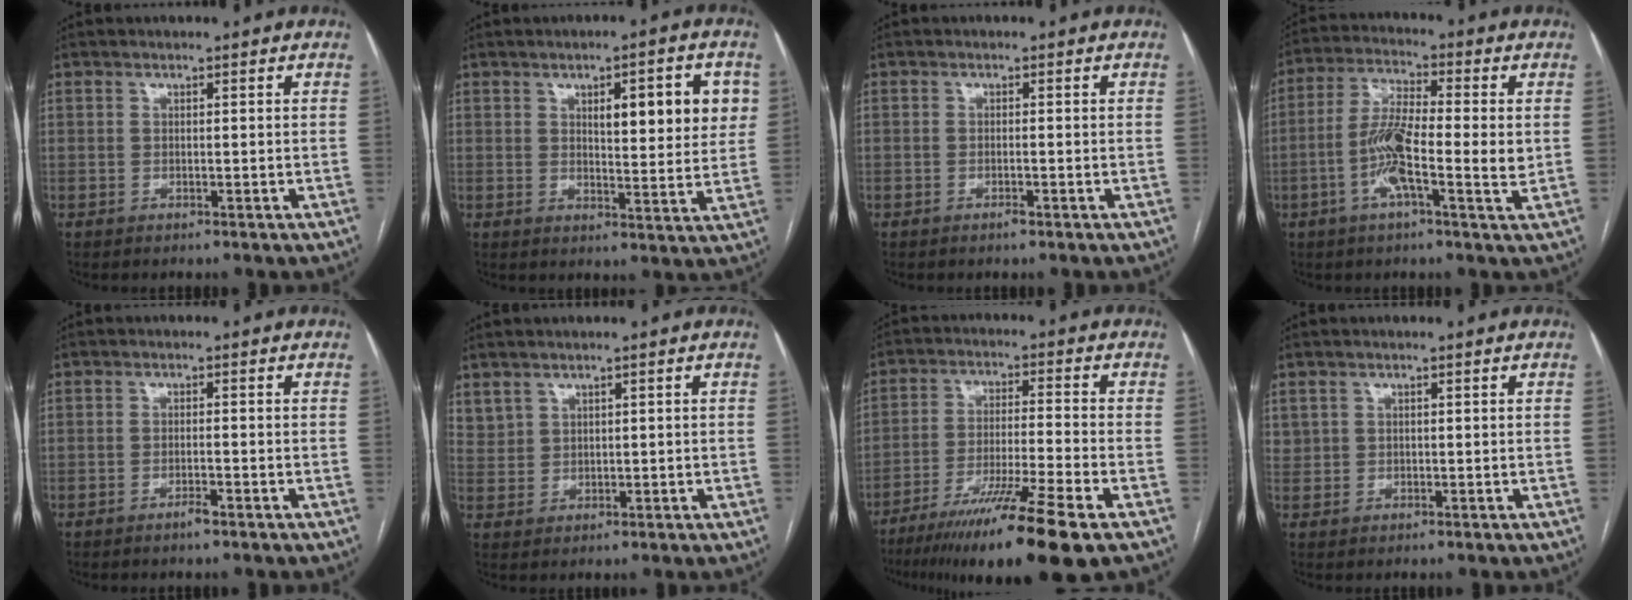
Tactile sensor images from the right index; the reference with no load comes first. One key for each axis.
{"total": 9.7, "fx": 3.1, "fy": 2.5, "fz": 8.8, "tx": -0.116, "ty": 0.008, "tz": 0.043}
{"total": 1.1, "fx": -0.7, "fy": 0.1, "fz": 0.8, "tx": -0.018, "ty": -0.002, "tz": -0.010}
{"total": 10.3, "fx": -1.5, "fy": 1.7, "fz": 10.1, "tx": -0.193, "ty": 0.004, "tz": -0.038}
{"total": 1.7, "fx": -1.2, "fy": 0.1, "fz": 1.2, "tx": -0.022, "ty": -0.001, "tz": -0.019}
{"total": 3.0, "fx": 2.2, "fy": 1.9, "fz": 0.4, "tx": -0.008, "ty": 0.007, "tz": 0.054}
{"total": 15.8, "fx": -10.5, "fy": -1.1, "fz": 11.7, "tx": -0.187, "ty": -0.044, "tz": -0.176}
{"total": 1.5, "fx": 0.7, "fy": 1.3, "fz": 0.1, "tx": 0.011, "ty": 0.007, "tz": 0.009}